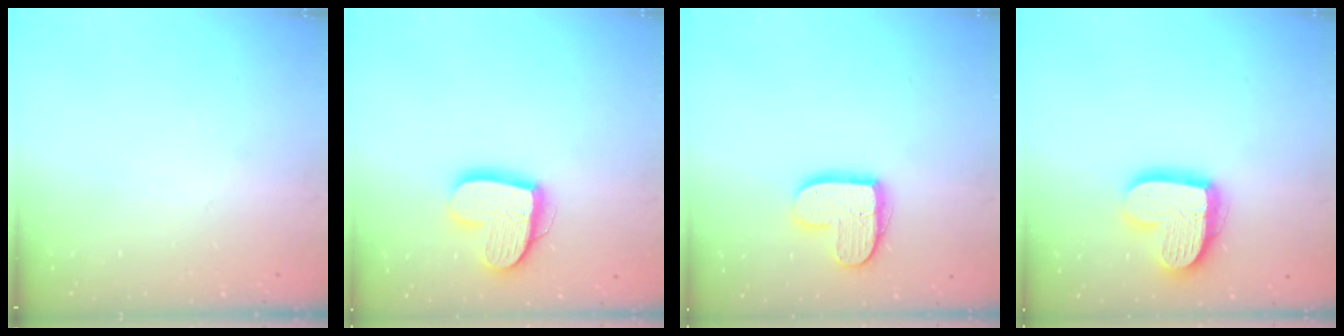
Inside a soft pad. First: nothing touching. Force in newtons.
{"total": 16.2, "press": 16.2, "slide": 1.4}
{"total": 12.9, "press": 12.9, "slide": 0.9}
{"total": 16.2, "press": 16.2, "slide": 1.1}